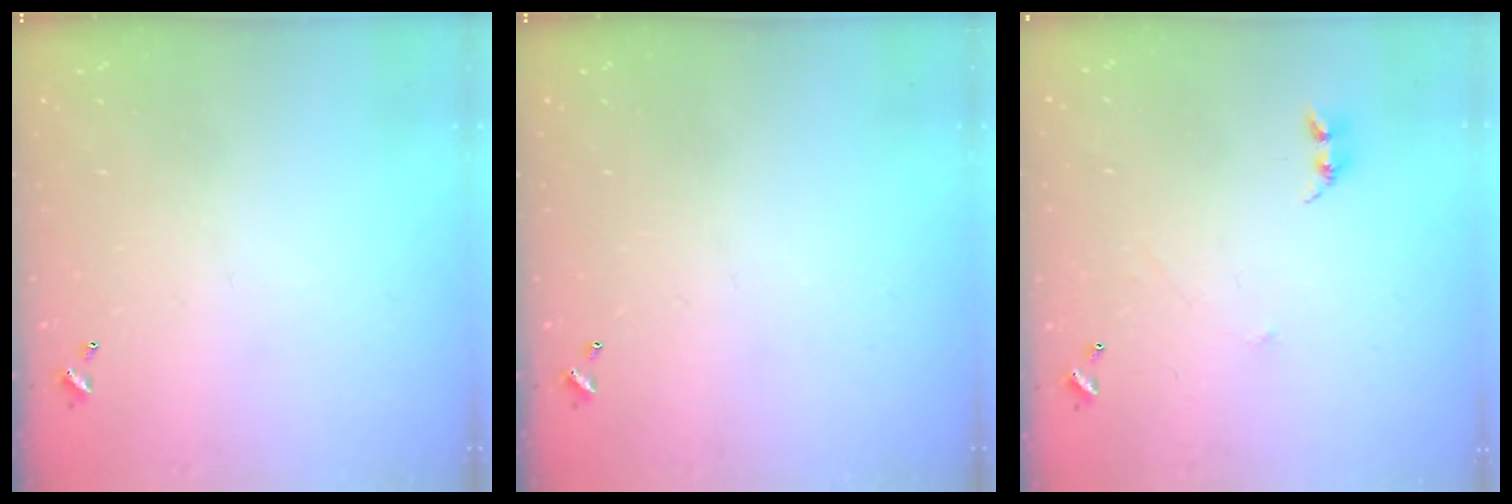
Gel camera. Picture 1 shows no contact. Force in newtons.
{"total": 0.0}
{"total": 2.6, "press": 2.6, "slide": 0.3}